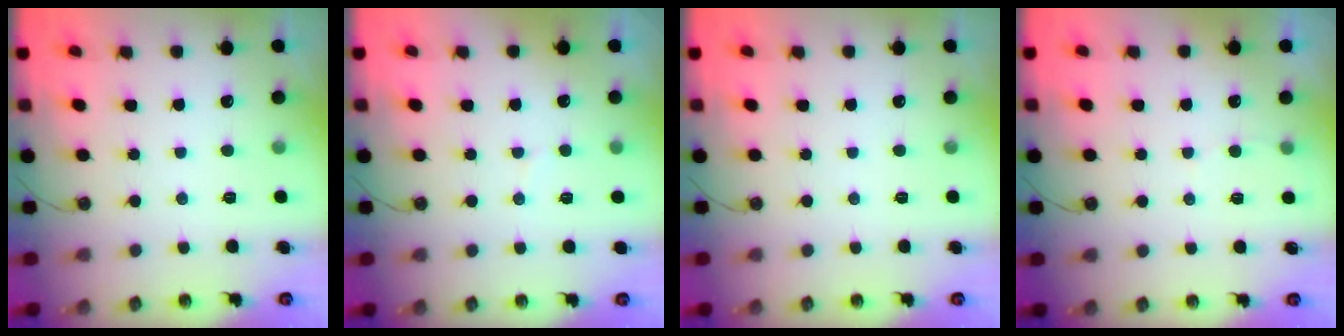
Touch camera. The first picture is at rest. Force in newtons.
{"total": 2.7, "press": 2.4, "slide": 1.2}
{"total": 0.0}
{"total": 2.3, "press": 2.3, "slide": 0.3}